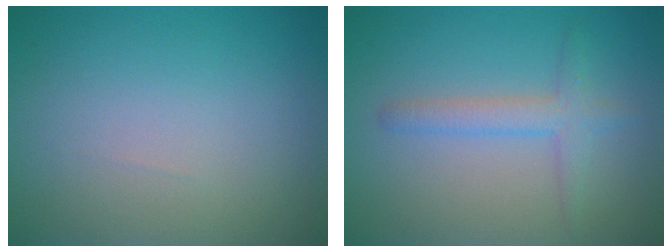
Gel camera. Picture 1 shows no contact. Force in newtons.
{"total": 2.3, "press": 2.3, "slide": 0.0}